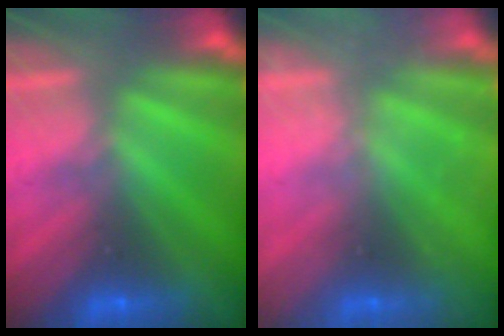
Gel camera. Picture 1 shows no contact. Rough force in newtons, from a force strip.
{"total": 2.2}